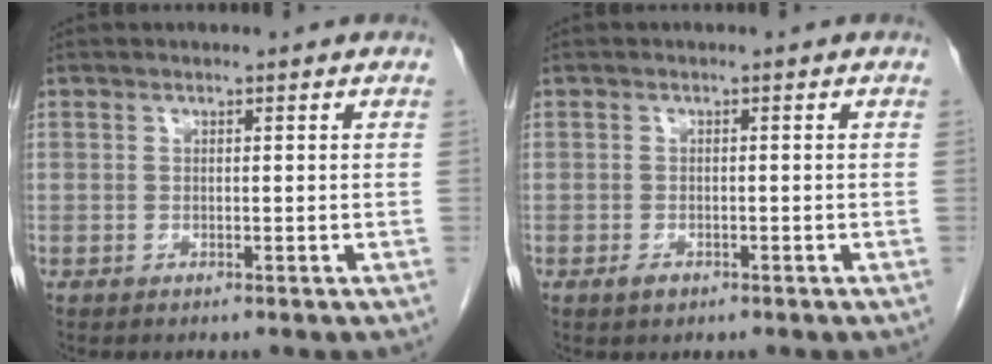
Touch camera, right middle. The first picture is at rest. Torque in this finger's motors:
{"motor_torque": [0.40, -0.30, 0.19, 0.03]}